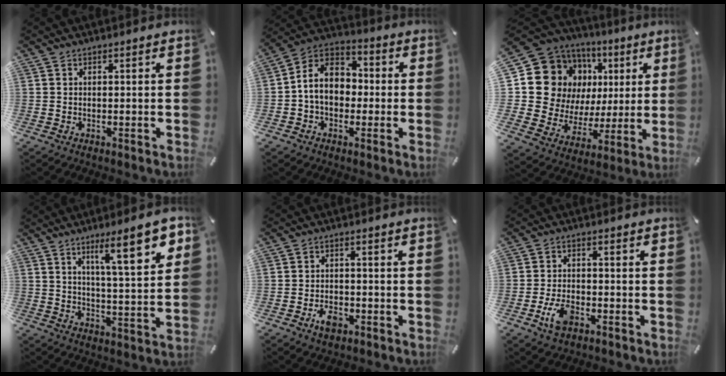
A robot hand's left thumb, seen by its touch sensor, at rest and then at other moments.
{"total": 9.6, "force": [-1.1, 8.0, 5.1], "torque": [-0.129, 0.017, -0.024]}
{"total": 17.1, "force": [6.0, 14.3, 7.1], "torque": [-0.130, -0.045, 0.133]}
{"total": 14.4, "force": [7.8, 3.2, 11.7], "torque": [-0.164, -0.037, 0.116]}
{"total": 4.4, "force": [-2.2, 2.9, 2.5], "torque": [-0.054, 0.007, -0.041]}
{"total": 6.1, "force": [-2.8, 3.6, 4.1], "torque": [-0.097, 0.007, -0.055]}